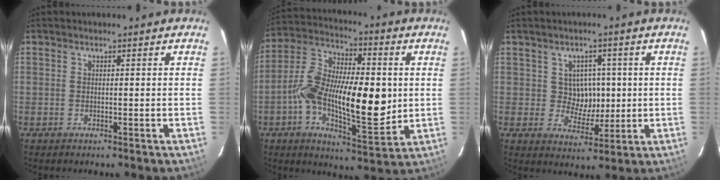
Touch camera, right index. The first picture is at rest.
{"total": 19.2, "force": [-1.6, 7.6, 17.5], "torque": [-0.321, 0.001, -0.034]}
{"total": 5.6, "force": [0.6, 5.1, 2.2], "torque": [-0.036, 0.010, 0.014]}